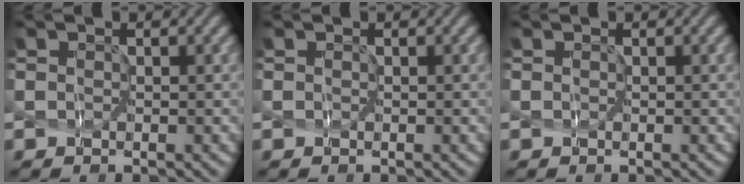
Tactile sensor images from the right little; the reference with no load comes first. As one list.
[{"total": 0.0}, {"total": 0.0}]